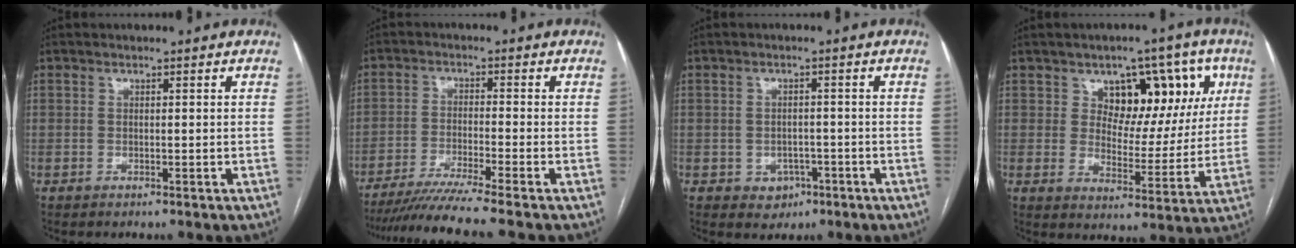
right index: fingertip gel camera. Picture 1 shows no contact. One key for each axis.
{"total": 9.2, "fx": -7.7, "fy": -2.2, "fz": 4.5, "tx": -0.062, "ty": -0.032, "tz": -0.130}
{"total": 3.4, "fx": -1.5, "fy": 2.8, "fz": 1.1, "tx": -0.007, "ty": 0.008, "tz": -0.012}
{"total": 11.6, "fx": 5.0, "fy": 7.2, "fz": 7.6, "tx": -0.081, "ty": 0.029, "tz": 0.076}